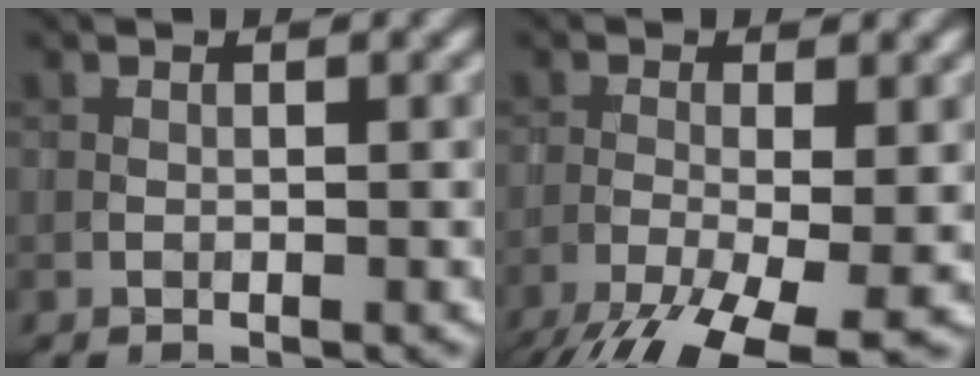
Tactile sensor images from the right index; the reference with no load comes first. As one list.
[{"total": 9.5, "force": [-5.7, 2.8, 7.1], "torque": [-0.146, -0.030, -0.098]}]